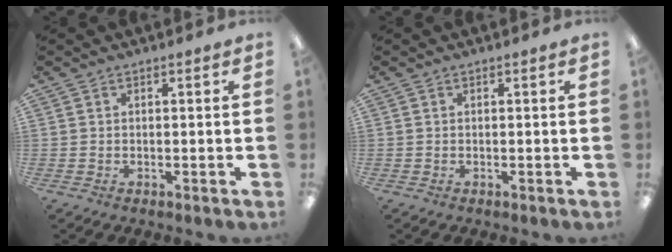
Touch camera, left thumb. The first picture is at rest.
{"total": 0.0}